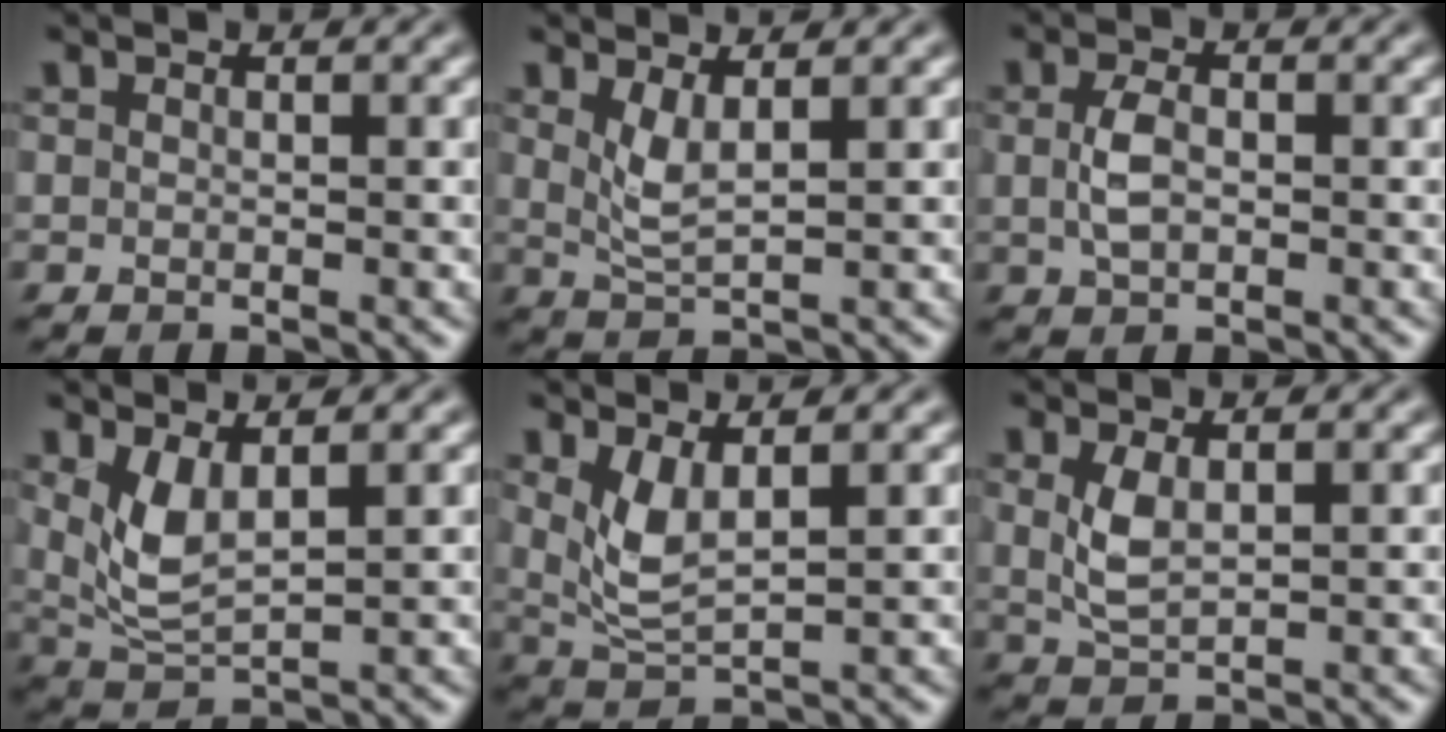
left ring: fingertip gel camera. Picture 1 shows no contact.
{"total": 2.5, "force": [1.1, 0.6, 2.1], "torque": [-0.046, -0.009, 0.027]}
{"total": 2.5, "force": [0.0, 1.5, 2.0], "torque": [-0.048, 0.000, 0.000]}
{"total": 3.6, "force": [1.3, 1.4, 3.1], "torque": [-0.076, -0.010, 0.034]}
{"total": 3.3, "force": [1.3, 1.1, 2.9], "torque": [-0.070, -0.010, 0.032]}
{"total": 2.8, "force": [0.7, 1.3, 2.4], "torque": [-0.058, -0.002, 0.020]}